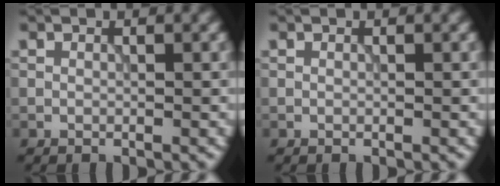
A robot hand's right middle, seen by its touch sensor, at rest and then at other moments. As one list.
[{"total": 0.0}]